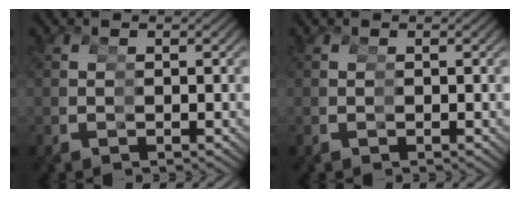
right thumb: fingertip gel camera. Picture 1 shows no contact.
{"total": 0.0}